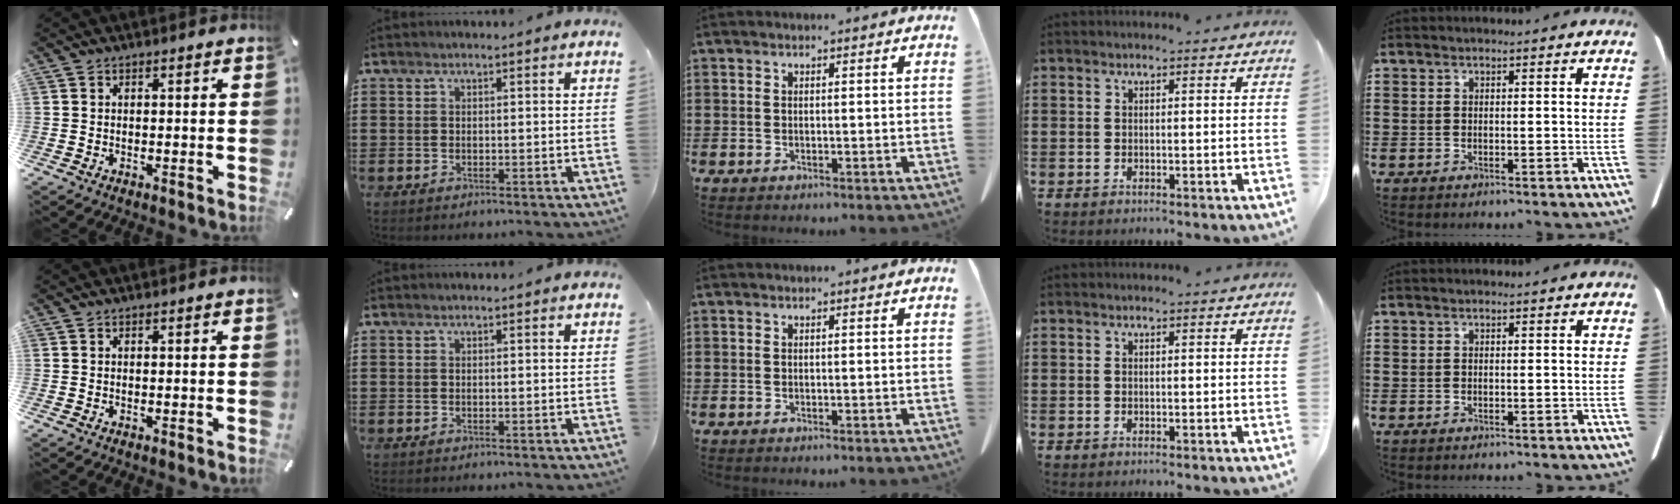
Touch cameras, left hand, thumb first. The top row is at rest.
{}